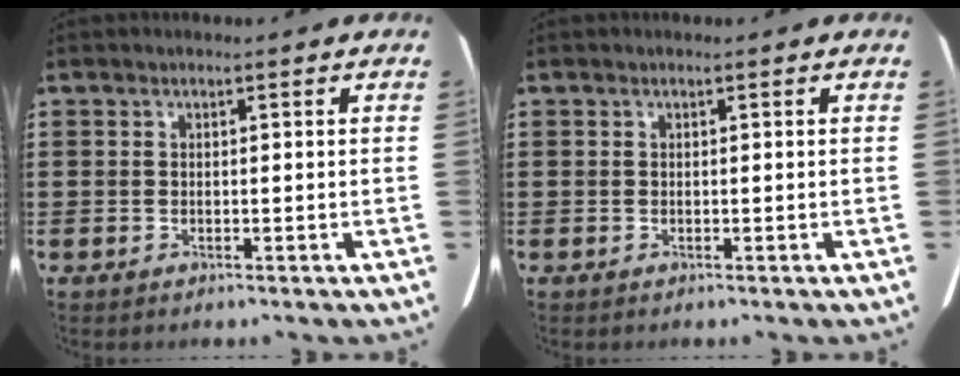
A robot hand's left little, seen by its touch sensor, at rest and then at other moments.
{"total": 0.0}